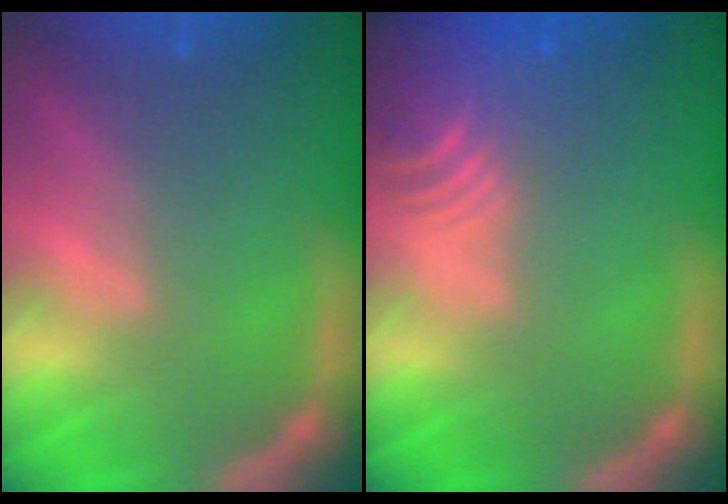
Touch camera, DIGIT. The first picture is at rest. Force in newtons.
{"total": 8.0}